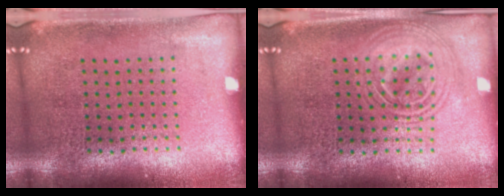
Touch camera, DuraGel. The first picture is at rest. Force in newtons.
{"total": 2.9, "press": 2.9, "slide": 0.3}